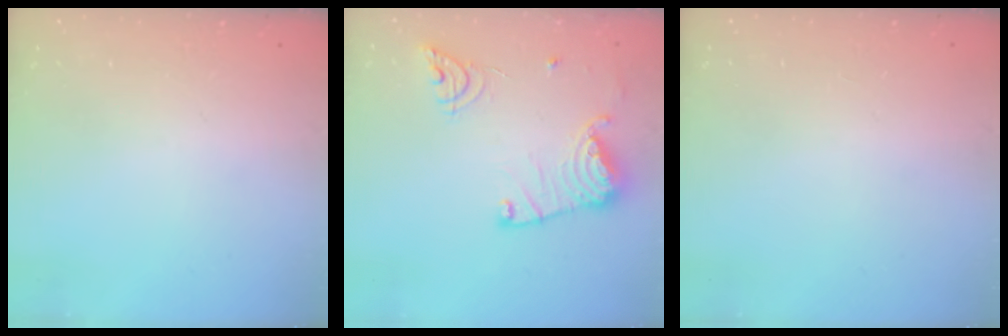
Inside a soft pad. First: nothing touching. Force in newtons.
{"total": 15.6, "press": 15.5, "slide": 1.5}
{"total": 1.0, "press": 0.8, "slide": 0.6}